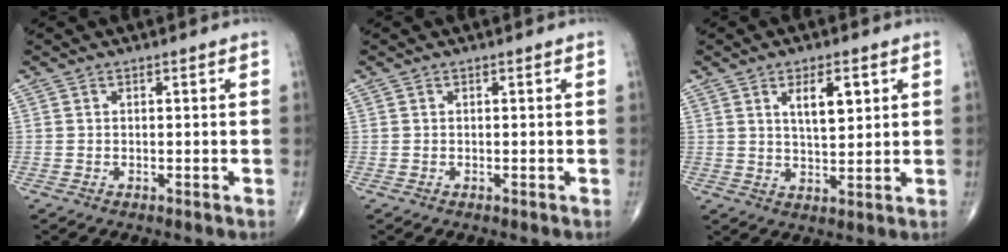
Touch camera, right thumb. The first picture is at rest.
{"total": 0.0}
{"total": 6.8, "force": [2.7, 2.7, 5.6], "torque": [-0.082, -0.018, 0.049]}